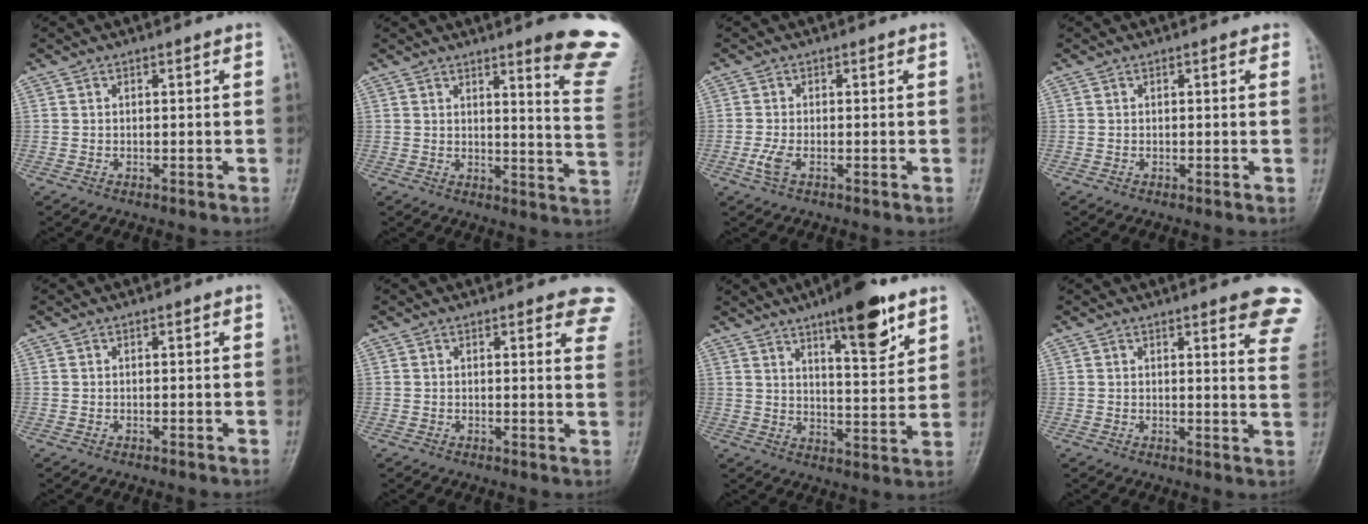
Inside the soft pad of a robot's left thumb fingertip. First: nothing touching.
{"total": 13.5, "force": [9.8, 1.3, 9.2], "torque": [-0.084, -0.077, 0.107]}
{"total": 2.5, "force": [-0.9, 1.1, 2.0], "torque": [-0.049, -0.003, -0.019]}
{"total": 0.6, "force": [0.3, 0.3, 0.4], "torque": [0.002, 0.000, -0.003]}
{"total": 0.0}
{"total": 6.4, "force": [4.6, 2.3, 3.7], "torque": [-0.012, -0.019, 0.034]}
{"total": 13.2, "force": [8.2, 3.8, 9.6], "torque": [-0.114, -0.046, 0.124]}
{"total": 10.4, "force": [7.3, 2.5, 6.9], "torque": [-0.049, -0.033, 0.066]}